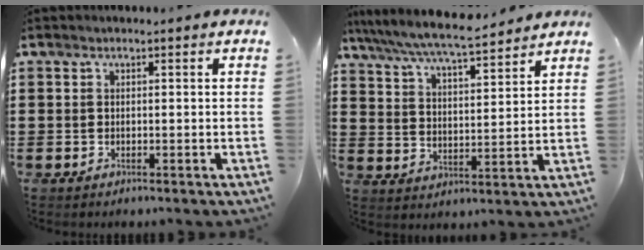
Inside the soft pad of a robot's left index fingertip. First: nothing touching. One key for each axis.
{"total": 6.8, "fx": 6.3, "fy": 0.1, "fz": 2.6, "tx": -0.076, "ty": -0.036, "tz": 0.106}